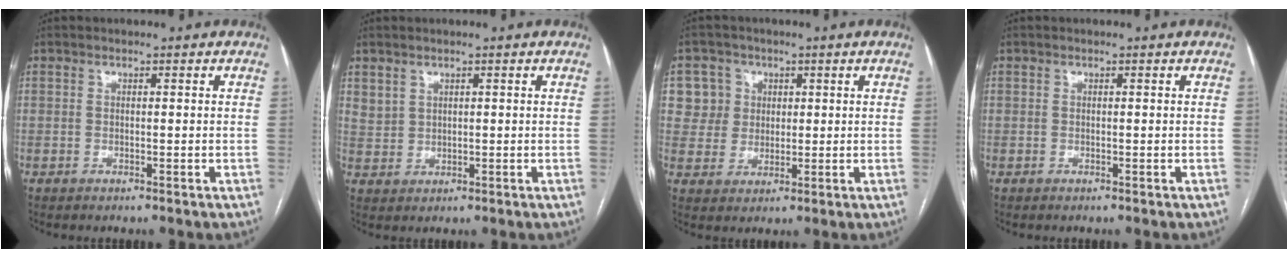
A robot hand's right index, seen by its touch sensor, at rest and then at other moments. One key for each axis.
{"total": 2.6, "fx": 1.7, "fy": 1.8, "fz": 0.6, "tx": -0.008, "ty": 0.001, "tz": 0.040}
{"total": 6.1, "fx": 1.8, "fy": 5.8, "fz": 0.3, "tx": 0.002, "ty": 0.016, "tz": 0.040}
{"total": 0.0}